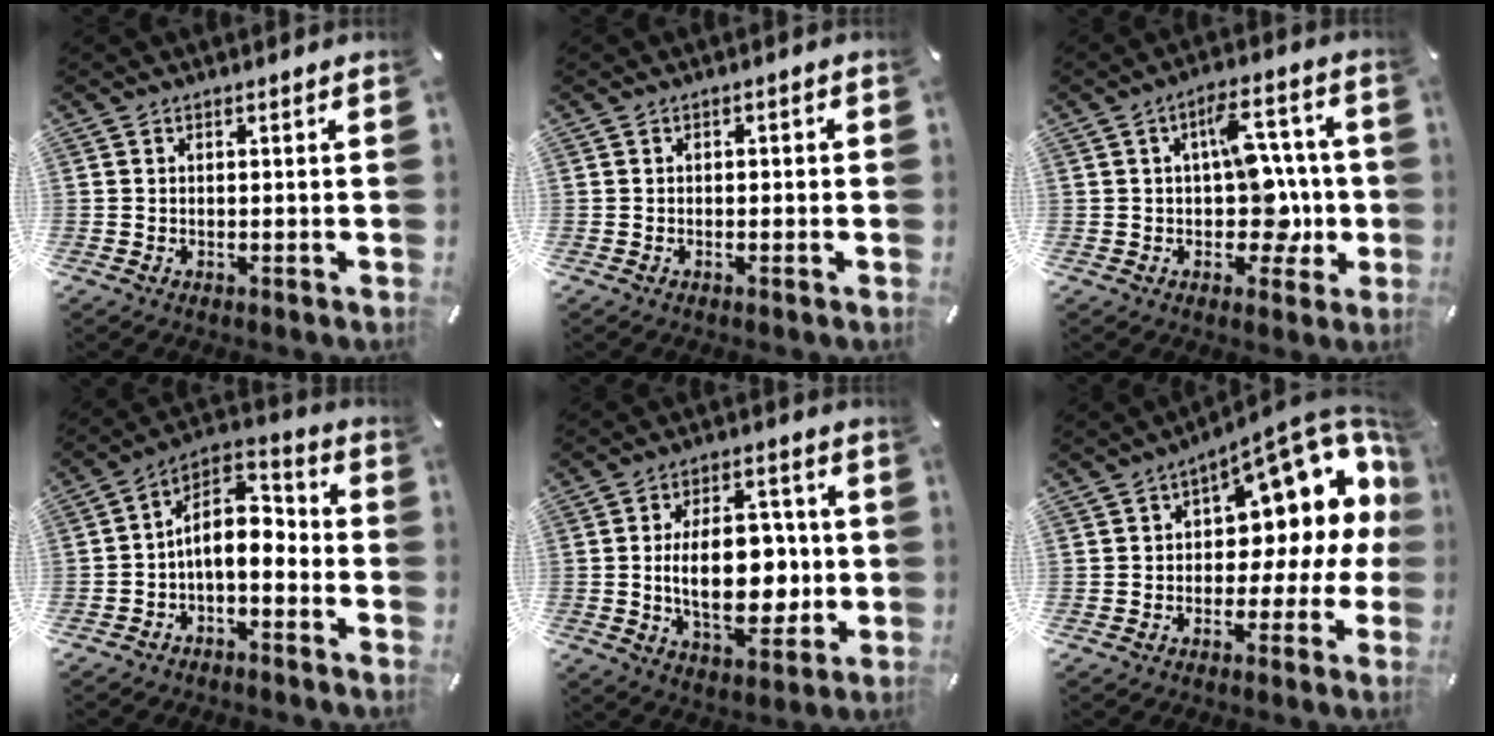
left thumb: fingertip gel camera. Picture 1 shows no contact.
{"total": 1.0, "force": [-0.6, 0.6, 0.5], "torque": [-0.010, 0.003, -0.012]}
{"total": 12.4, "force": [0.7, 8.2, 9.3], "torque": [-0.124, 0.005, 0.014]}
{"total": 9.5, "force": [-1.5, 6.4, 6.9], "torque": [-0.107, -0.001, -0.030]}
{"total": 16.6, "force": [-0.8, 9.4, 13.6], "torque": [-0.229, -0.004, -0.017]}
{"total": 15.0, "force": [7.2, 7.4, 10.9], "torque": [-0.137, -0.064, 0.116]}